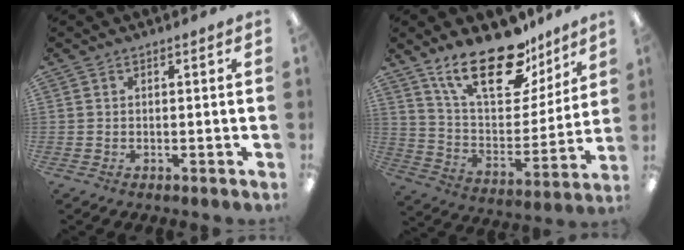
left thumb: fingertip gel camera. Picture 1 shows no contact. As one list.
[{"total": 23.1, "force": [15.8, 10.0, 13.6], "torque": [-0.218, -0.094, 0.275]}]